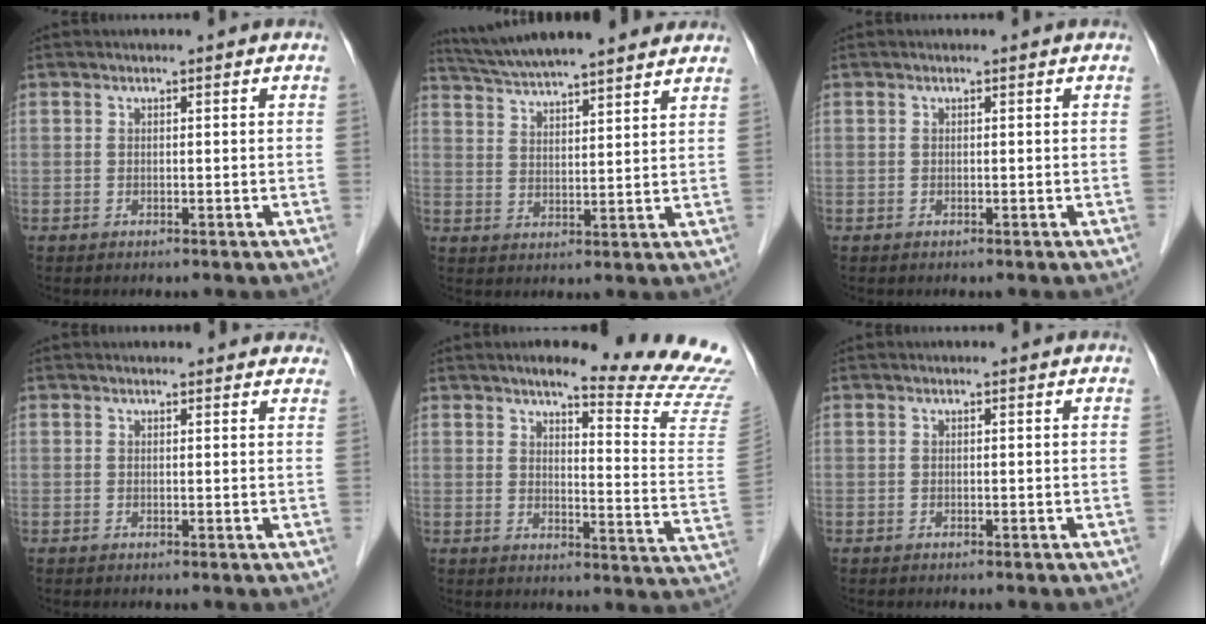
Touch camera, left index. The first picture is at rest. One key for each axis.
{"total": 17.5, "fx": 15.5, "fy": 2.0, "fz": 8.0, "tx": -0.134, "ty": 0.035, "tz": 0.231}
{"total": 0.0}
{"total": 5.6, "fx": 5.1, "fy": 1.7, "fz": 1.4, "tx": -0.004, "ty": 0.014, "tz": 0.045}
{"total": 15.9, "fx": 14.6, "fy": -1.1, "fz": 6.1, "tx": -0.084, "ty": -0.108, "tz": 0.161}
{"total": 0.0}